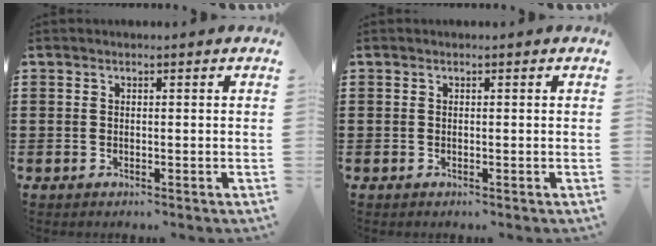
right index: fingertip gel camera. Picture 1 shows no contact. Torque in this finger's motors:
{"motor_torque": [0.73, 1.41, 0.00, 0.00]}